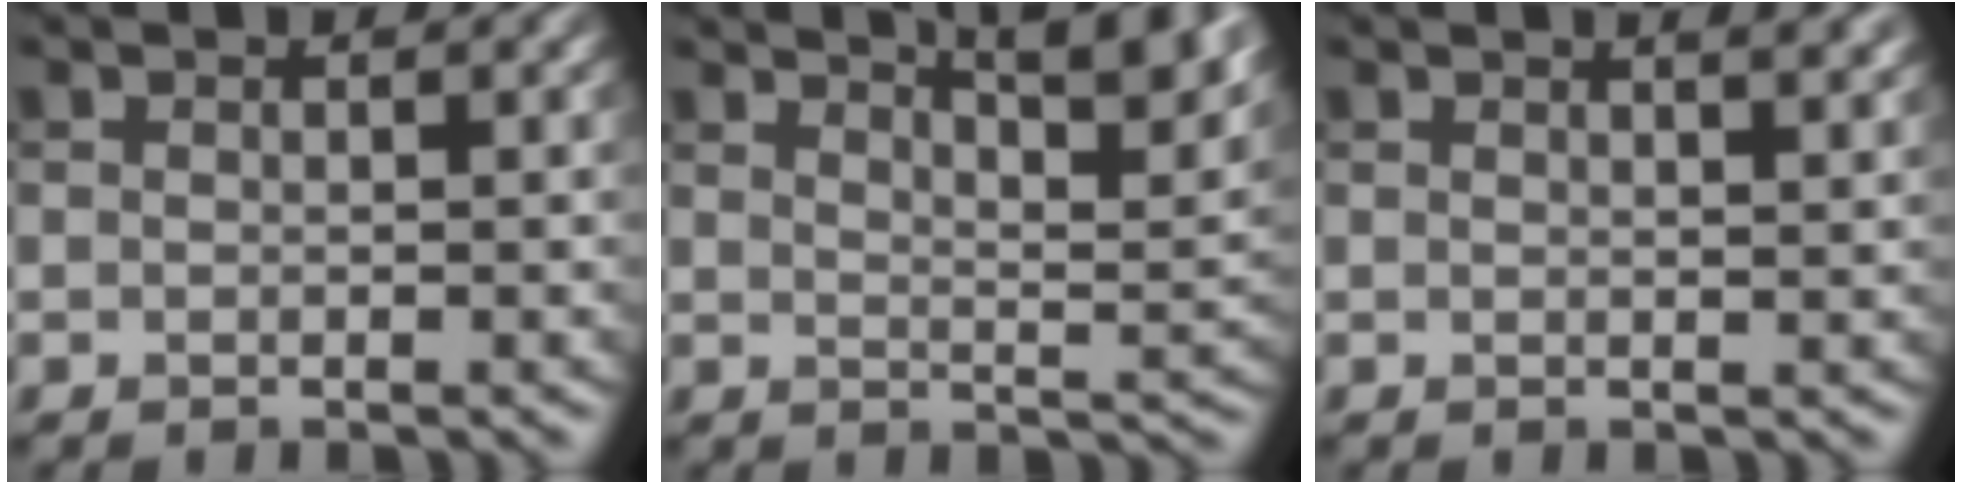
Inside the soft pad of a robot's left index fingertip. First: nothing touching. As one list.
[{"total": 9.5, "force": [7.0, 2.7, 5.9], "torque": [-0.042, 0.023, 0.058]}, {"total": 3.4, "force": [2.2, 1.3, 2.2], "torque": [-0.006, 0.014, 0.012]}]